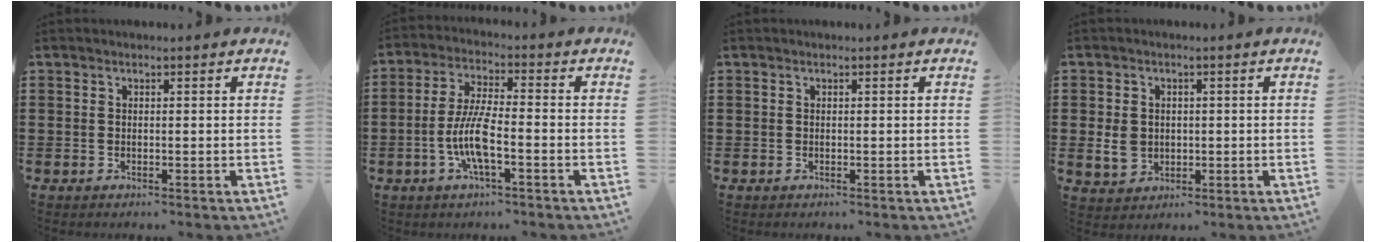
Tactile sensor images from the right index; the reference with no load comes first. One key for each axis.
{"total": 7.7, "fx": -2.4, "fy": 1.7, "fz": 7.1, "tx": -0.159, "ty": -0.013, "tz": -0.052}
{"total": 0.0}
{"total": 4.2, "fx": -0.3, "fy": 3.6, "fz": 2.2, "tx": -0.057, "ty": 0.007, "tz": -0.007}